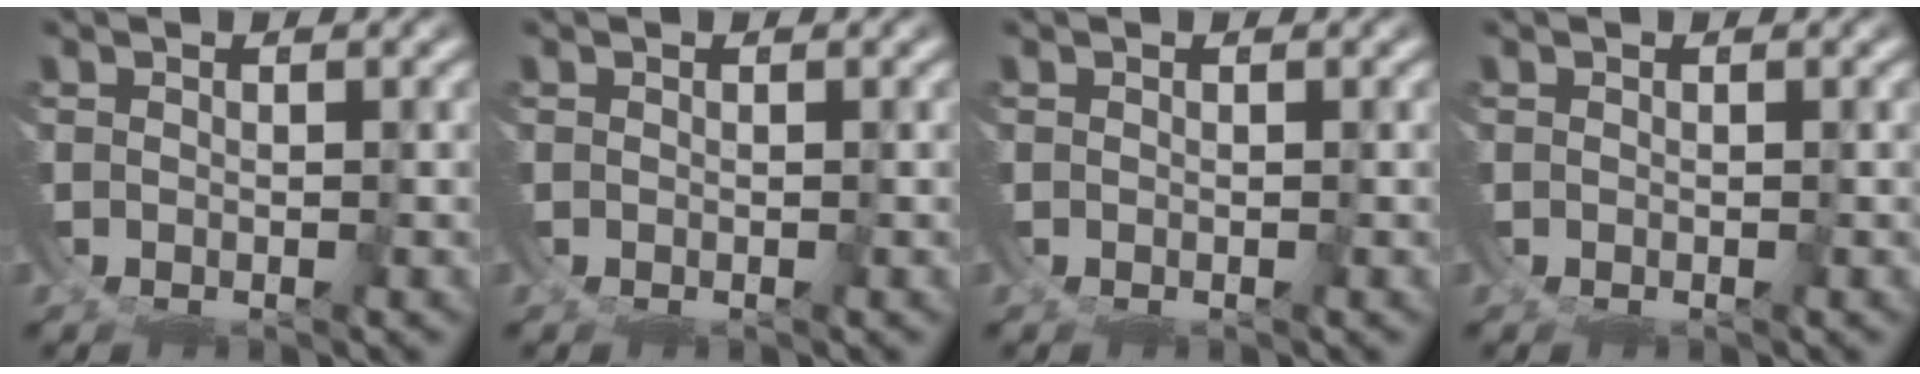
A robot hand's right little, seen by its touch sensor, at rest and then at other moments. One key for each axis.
{"total": 0.0}
{"total": 0.0}
{"total": 0.0}